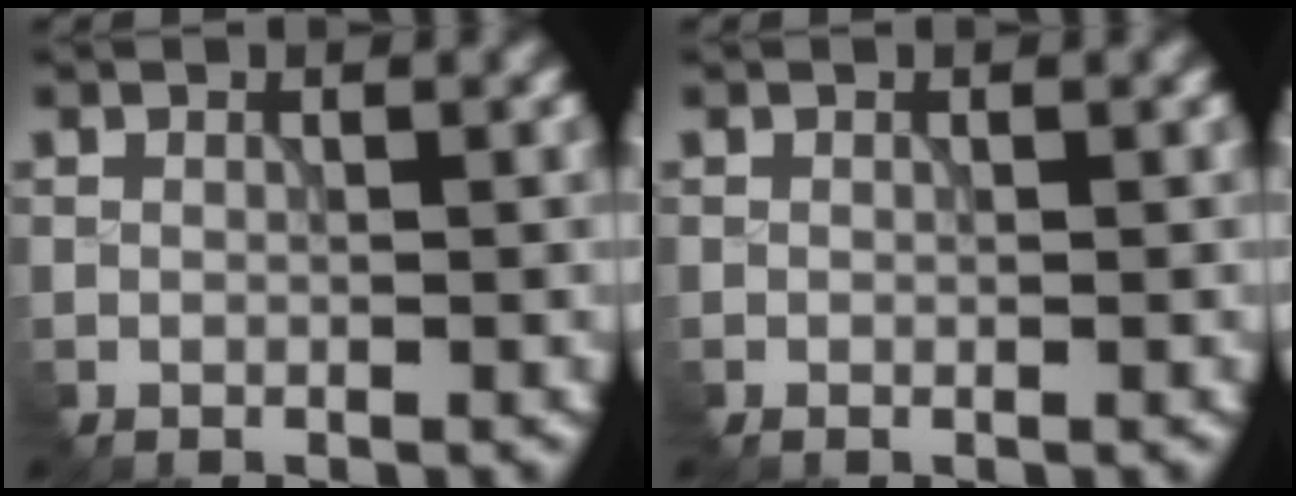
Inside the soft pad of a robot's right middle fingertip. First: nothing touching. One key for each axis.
{"total": 0.0}